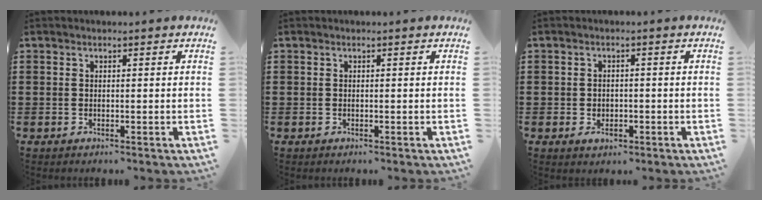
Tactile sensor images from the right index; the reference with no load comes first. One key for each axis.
{"total": 0.0}
{"total": 1.7, "fx": -0.8, "fy": 1.2, "fz": 0.8, "tx": -0.019, "ty": 0.000, "tz": -0.017}